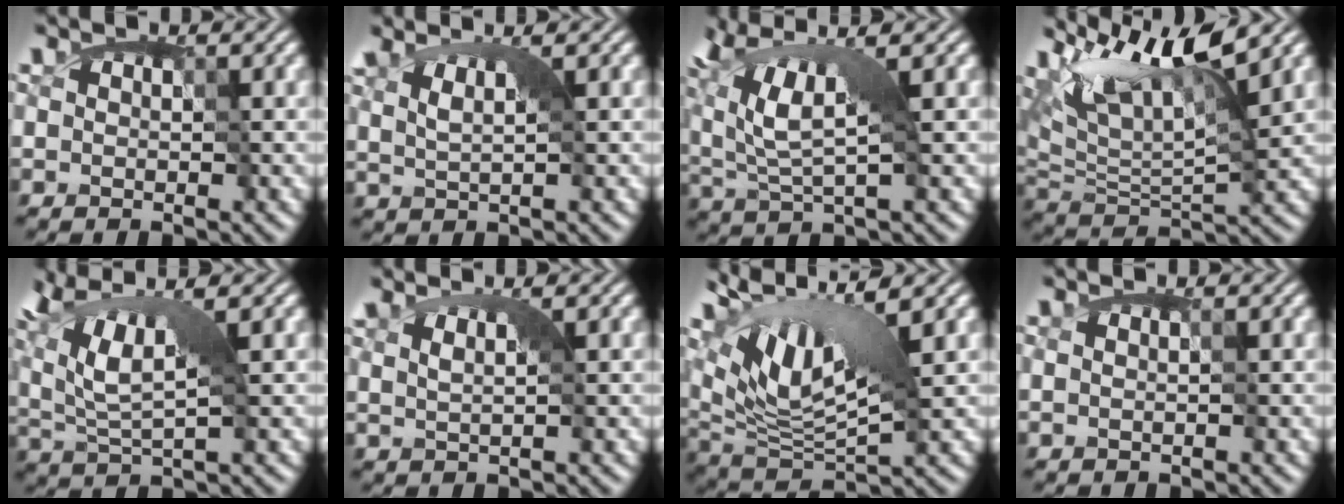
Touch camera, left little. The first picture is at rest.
{"total": 3.5, "force": [1.4, 1.4, 2.9], "torque": [-0.063, 0.014, 0.013]}
{"total": 11.3, "force": [2.8, 4.9, 9.8], "torque": [-0.199, 0.038, 0.036]}
{"total": 7.6, "force": [4.0, 2.1, 6.1], "torque": [-0.116, 0.010, 0.073]}
{"total": 10.6, "force": [3.4, 4.4, 9.0], "torque": [-0.197, 0.041, 0.048]}
{"total": 2.4, "force": [0.8, 1.0, 2.1], "torque": [-0.046, 0.014, 0.004]}
{"total": 9.5, "force": [3.4, 3.3, 8.2], "torque": [-0.169, 0.009, 0.063]}
{"total": 0.0}